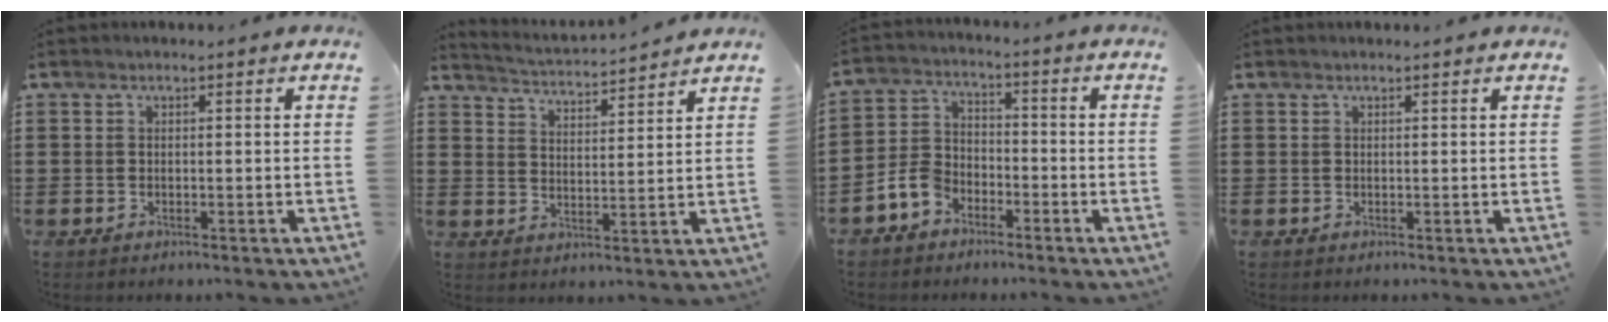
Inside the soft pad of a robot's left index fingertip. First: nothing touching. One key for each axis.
{"total": 2.8, "fx": 2.7, "fy": -0.4, "fz": -0.2, "tx": -0.016, "ty": -0.024, "tz": 0.041}
{"total": 5.4, "fx": -3.7, "fy": 3.3, "fz": 1.9, "tx": -0.065, "ty": 0.006, "tz": -0.080}
{"total": 0.0}